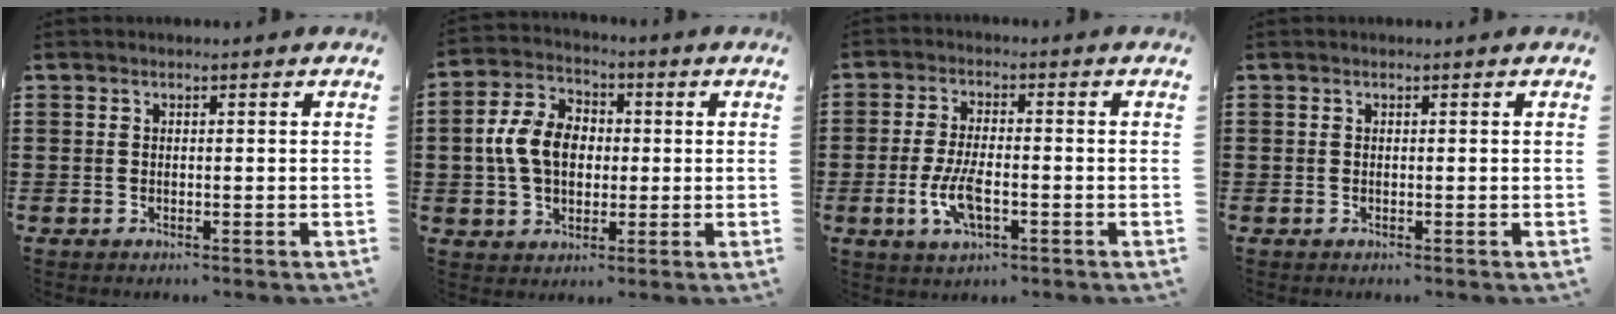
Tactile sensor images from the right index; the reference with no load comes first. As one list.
[{"total": 8.8, "force": [0.0, 6.5, 5.9], "torque": [-0.149, 0.013, -0.005]}, {"total": 6.5, "force": [-2.0, 2.7, 5.5], "torque": [-0.127, -0.006, -0.041]}, {"total": 0.0}]